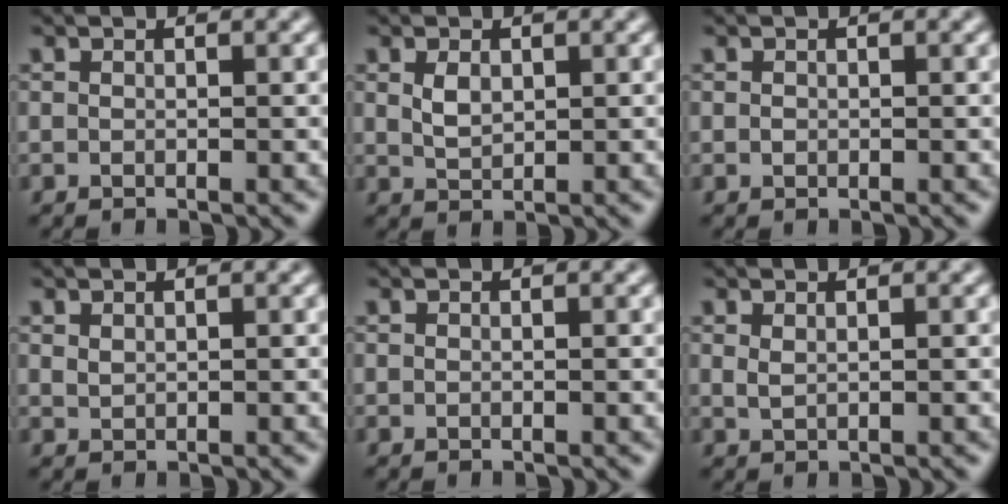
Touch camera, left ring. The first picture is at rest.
{"total": 1.7, "force": [0.6, 1.1, 1.2], "torque": [-0.027, -0.001, 0.015]}
{"total": 0.0}
{"total": 0.6, "force": [0.5, 0.2, 0.2], "torque": [-0.009, -0.001, 0.013]}
{"total": 0.0}
{"total": 0.7, "force": [0.5, 0.2, 0.5], "torque": [-0.014, -0.001, 0.011]}